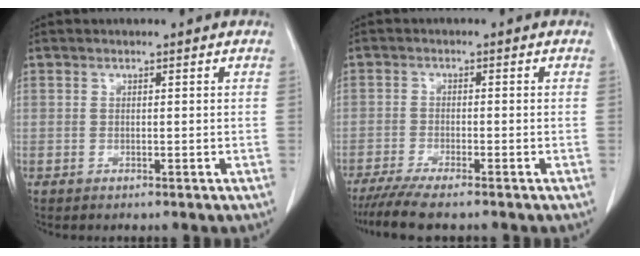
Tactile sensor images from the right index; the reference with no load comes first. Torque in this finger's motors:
{"motor_torque": [0.49, -0.54, 0.21, 0.05]}